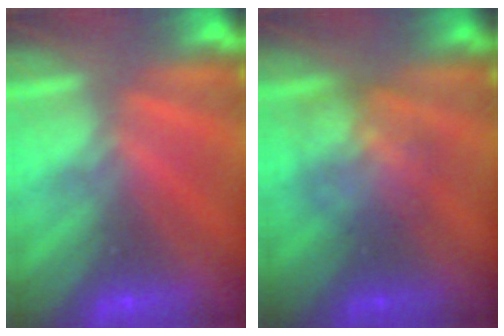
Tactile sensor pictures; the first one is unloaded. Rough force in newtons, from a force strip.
{"total": 3.0}